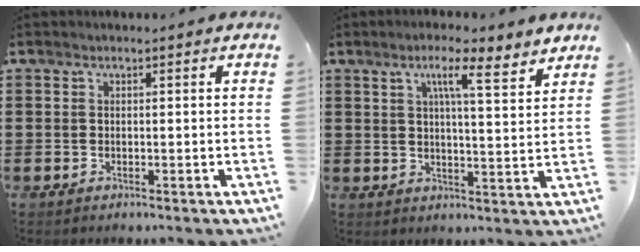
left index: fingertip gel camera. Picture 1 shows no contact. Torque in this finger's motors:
{"motor_torque": [2.14, 0.00, 0.37, 0.09]}